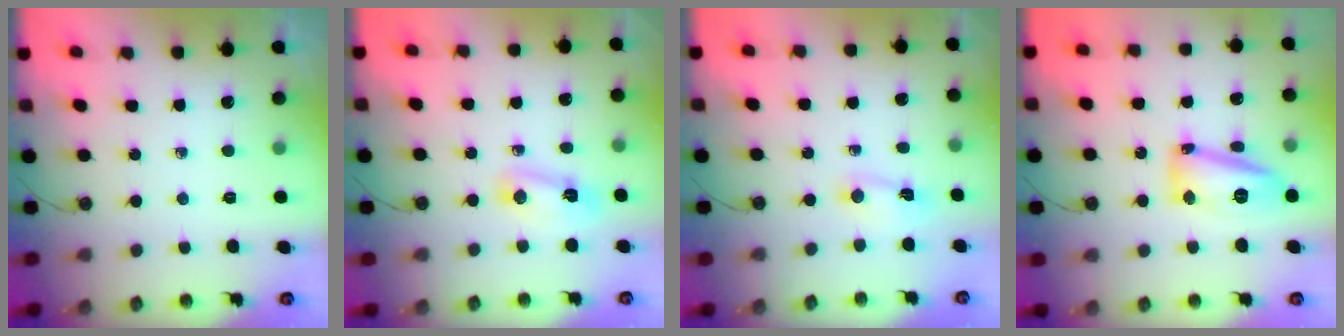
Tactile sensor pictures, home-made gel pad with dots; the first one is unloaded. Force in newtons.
{"total": 4.4, "press": 4.4, "slide": 0.3}
{"total": 1.5, "press": 1.4, "slide": 0.4}
{"total": 19.1, "press": 16.1, "slide": 10.2}